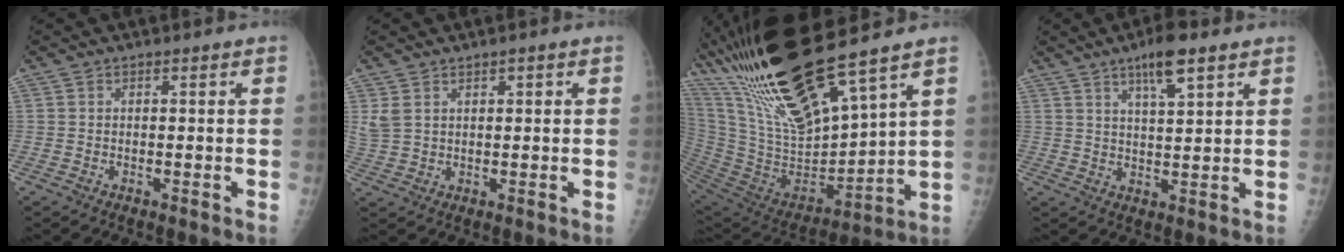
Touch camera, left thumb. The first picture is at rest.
{"total": 3.3, "force": [1.5, 2.5, 1.5], "torque": [-0.028, -0.001, 0.039]}
{"total": 28.5, "force": [19.2, 6.9, 20.0], "torque": [-0.382, -0.062, 0.365]}
{"total": 7.4, "force": [4.5, 1.7, 5.6], "torque": [-0.087, -0.020, 0.075]}